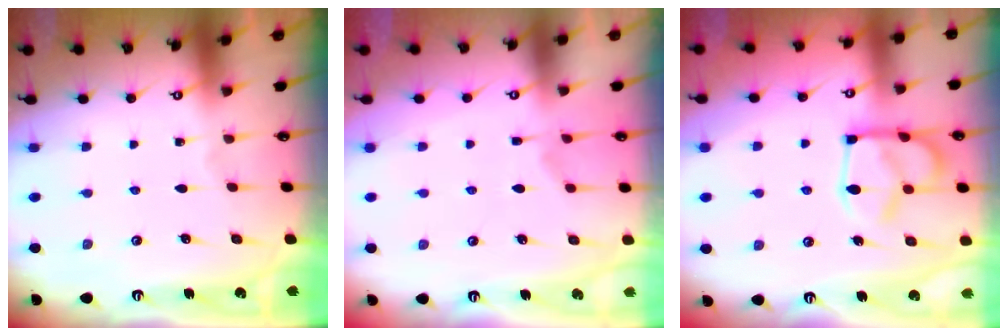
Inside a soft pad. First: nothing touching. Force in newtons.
{"total": 5.5, "press": 5.4, "slide": 1.2}
{"total": 7.8, "press": 7.7, "slide": 1.7}